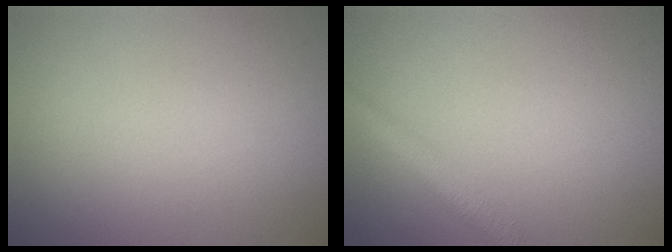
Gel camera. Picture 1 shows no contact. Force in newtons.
{"total": 2.7, "press": 2.7, "slide": 0.1}